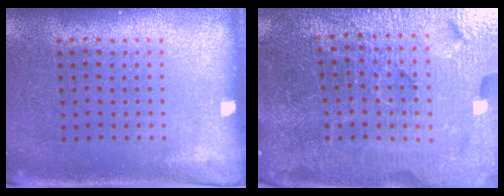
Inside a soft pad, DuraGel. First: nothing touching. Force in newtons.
{"total": 5.0, "press": 4.8, "slide": 1.5}